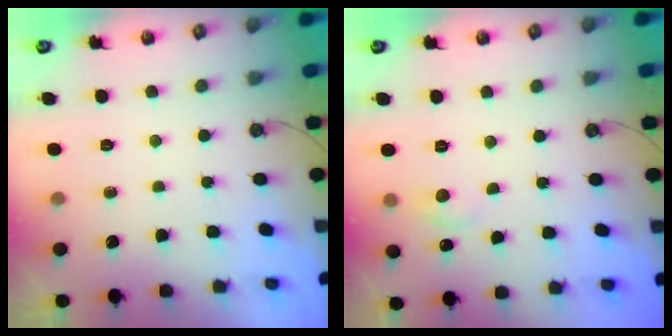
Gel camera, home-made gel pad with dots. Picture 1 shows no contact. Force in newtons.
{"total": 1.0, "press": 0.4, "slide": 0.9}